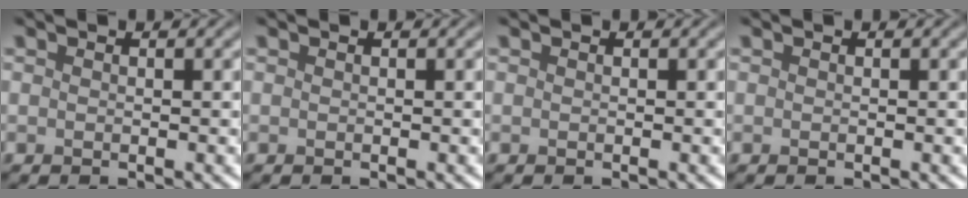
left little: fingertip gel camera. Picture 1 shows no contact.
{"total": 0.0}
{"total": 0.0}
{"total": 0.0}